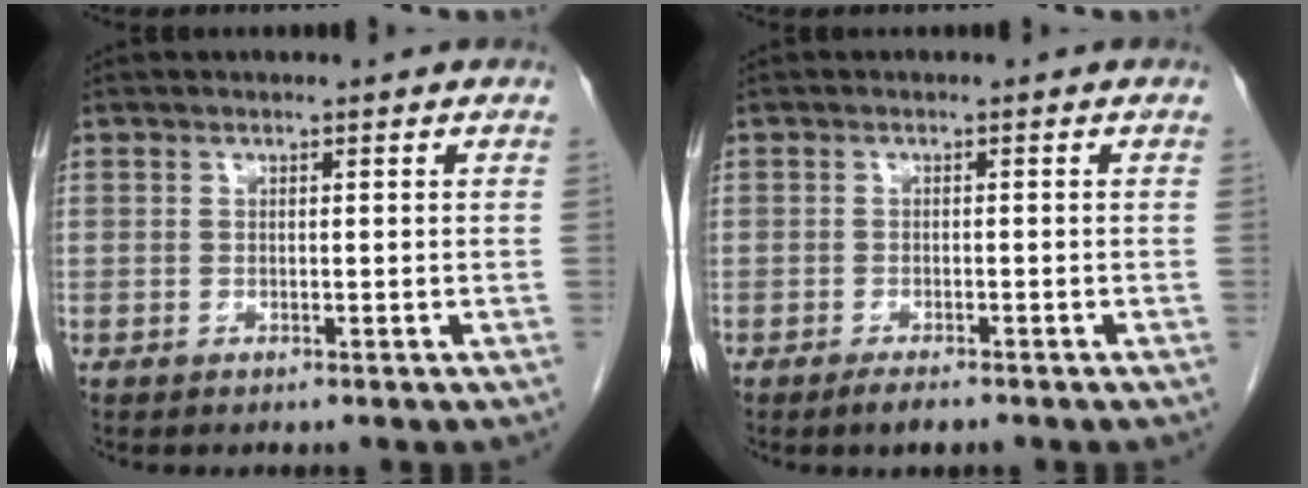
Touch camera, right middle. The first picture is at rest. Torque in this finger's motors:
{"motor_torque": [0.92, -0.54, 0.03, 0.07]}